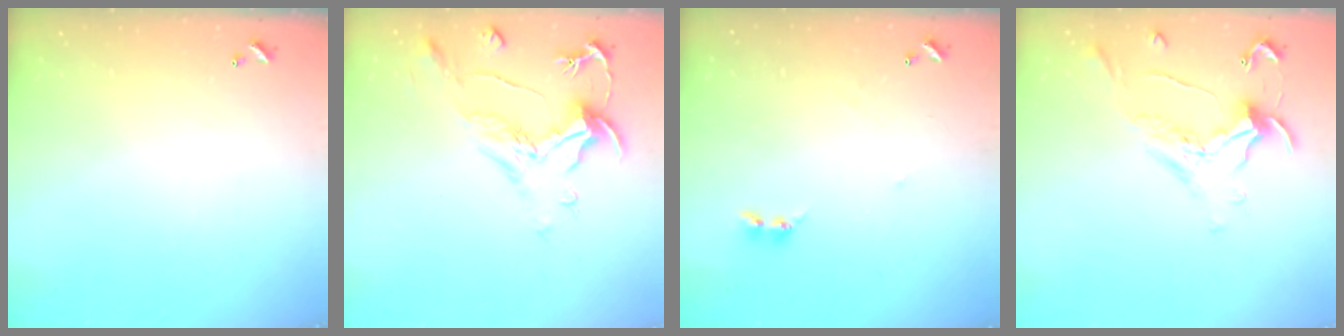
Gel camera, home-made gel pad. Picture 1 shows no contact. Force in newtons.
{"total": 1.9, "press": 1.4, "slide": 1.2}
{"total": 1.7, "press": 1.6, "slide": 0.4}
{"total": 1.1, "press": 1.0, "slide": 0.4}